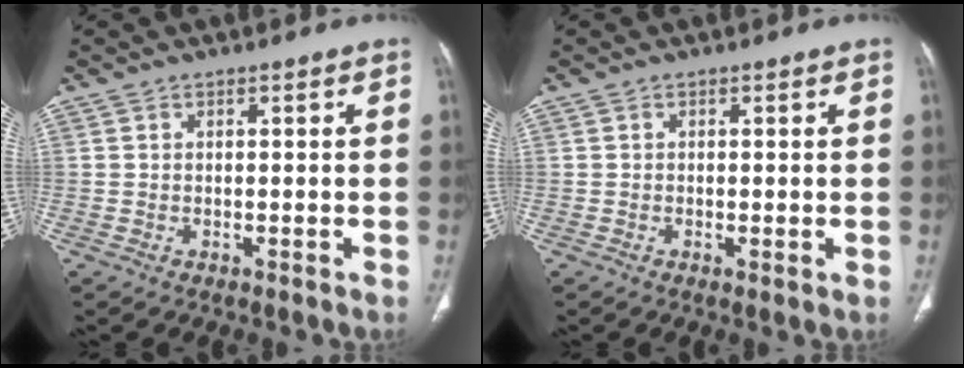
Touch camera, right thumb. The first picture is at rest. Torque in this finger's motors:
{"motor_torque": [-0.13, 0.14, -0.27, 0.02, -0.03]}